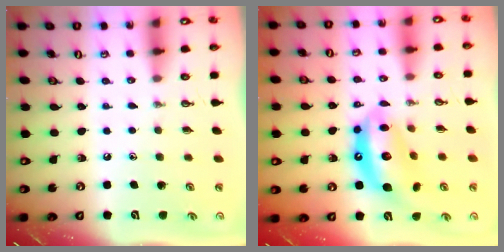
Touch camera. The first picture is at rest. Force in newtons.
{"total": 13.5, "press": 13.5, "slide": 1.2}